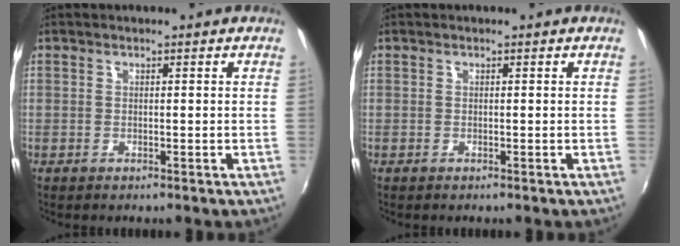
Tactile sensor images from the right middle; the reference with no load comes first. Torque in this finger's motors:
{"motor_torque": [0.05, -0.13, 0.04, 0.00]}